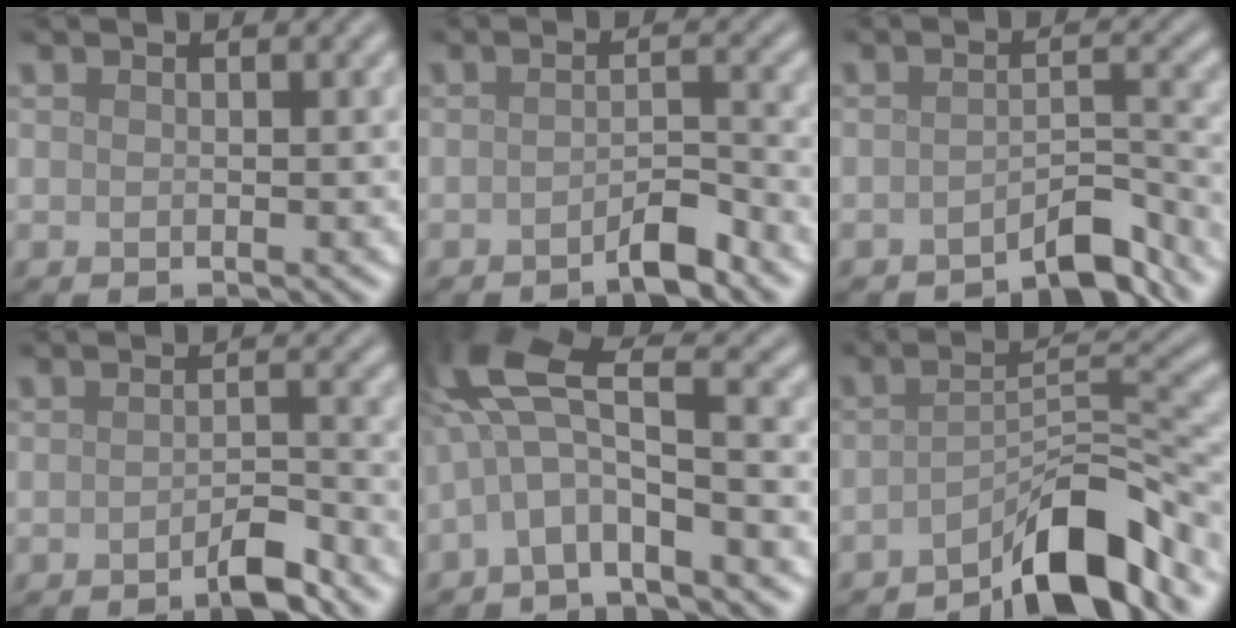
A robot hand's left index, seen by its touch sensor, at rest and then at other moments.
{"total": 2.6, "force": [-1.8, 0.4, 1.8], "torque": [-0.027, 0.006, -0.034]}
{"total": 3.5, "force": [-3.0, 0.7, 1.7], "torque": [-0.022, 0.011, -0.052]}
{"total": 2.7, "force": [-1.9, 0.5, 1.8], "torque": [-0.027, 0.004, -0.035]}
{"total": 7.0, "force": [-1.5, 2.1, 6.5], "torque": [-0.133, 0.024, -0.046]}
{"total": 7.6, "force": [-5.2, 1.6, 5.3], "torque": [-0.080, 0.013, -0.088]}